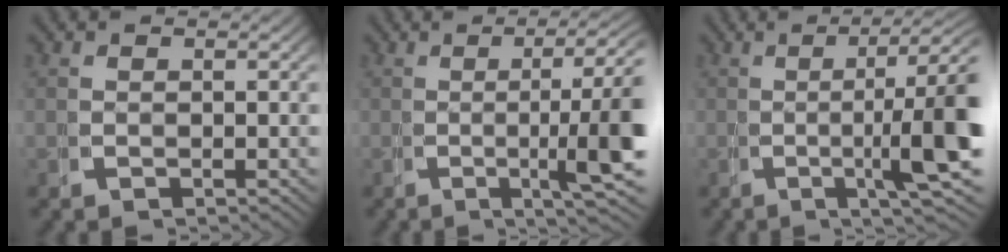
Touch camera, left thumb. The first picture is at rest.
{"total": 9.6, "force": [0.6, 2.9, 9.2], "torque": [-0.117, 0.003, -0.003]}
{"total": 9.5, "force": [0.7, 2.7, 9.1], "torque": [-0.124, 0.002, -0.002]}